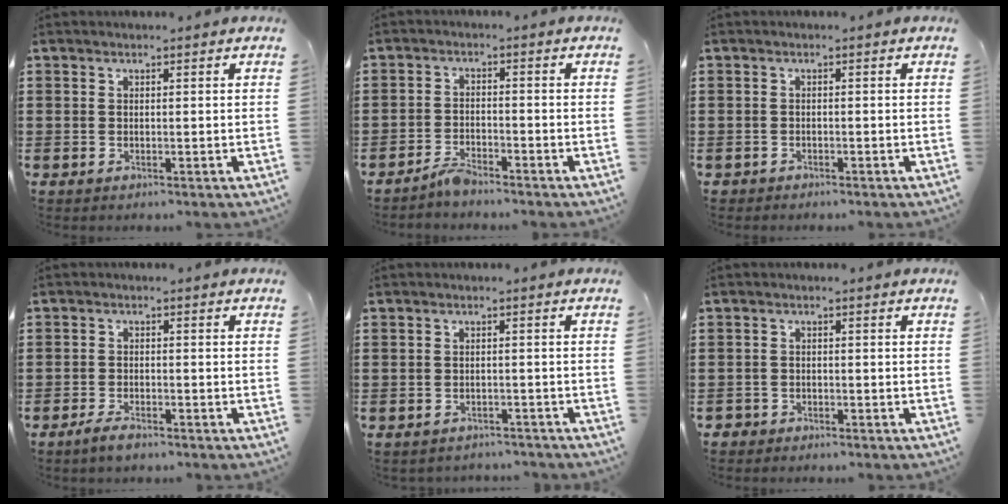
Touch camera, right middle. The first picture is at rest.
{"total": 2.7, "force": [-2.6, 0.3, 0.8], "torque": [-0.024, 0.004, -0.054]}
{"total": 0.9, "force": [-0.8, 0.3, 0.0], "torque": [-0.002, 0.001, -0.018]}
{"total": 2.3, "force": [-1.8, 0.6, 1.3], "torque": [-0.030, 0.000, -0.036]}
{"total": 1.6, "force": [-1.6, 0.3, 0.0], "torque": [-0.005, 0.000, -0.034]}
{"total": 1.4, "force": [-1.3, 0.5, -0.1], "torque": [-0.002, 0.002, -0.032]}